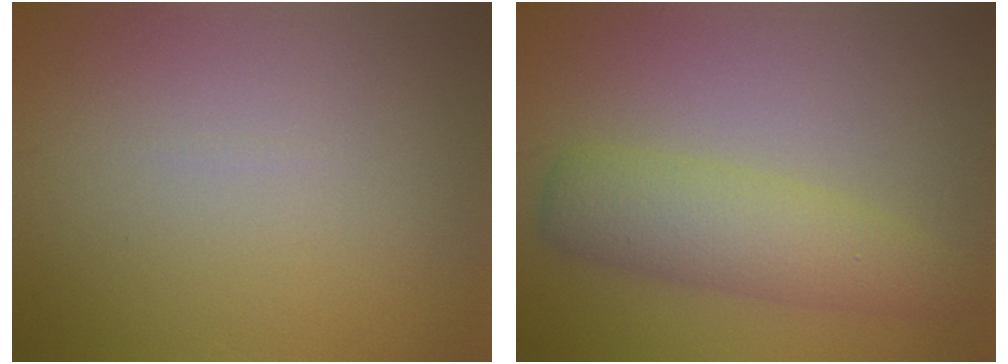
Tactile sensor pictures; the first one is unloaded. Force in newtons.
{"total": 4.5, "press": 4.5, "slide": 0.1}